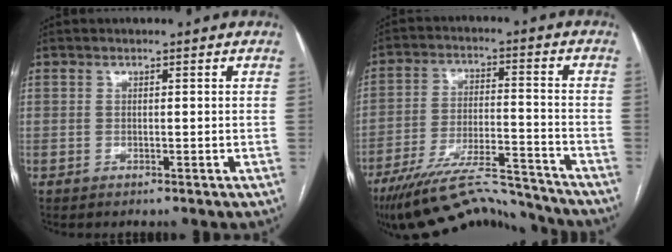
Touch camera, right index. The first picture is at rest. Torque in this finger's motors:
{"motor_torque": [1.18, -0.95, 0.44, 0.07]}